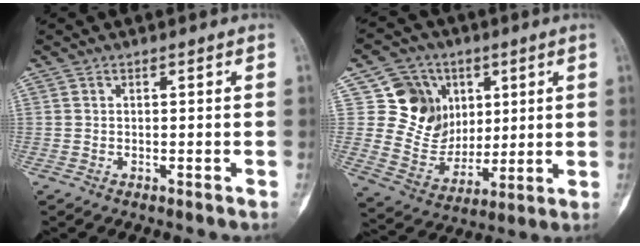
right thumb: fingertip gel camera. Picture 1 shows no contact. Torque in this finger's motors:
{"motor_torque": [-0.24, 0.87, -0.09, 0.18, 0.04]}